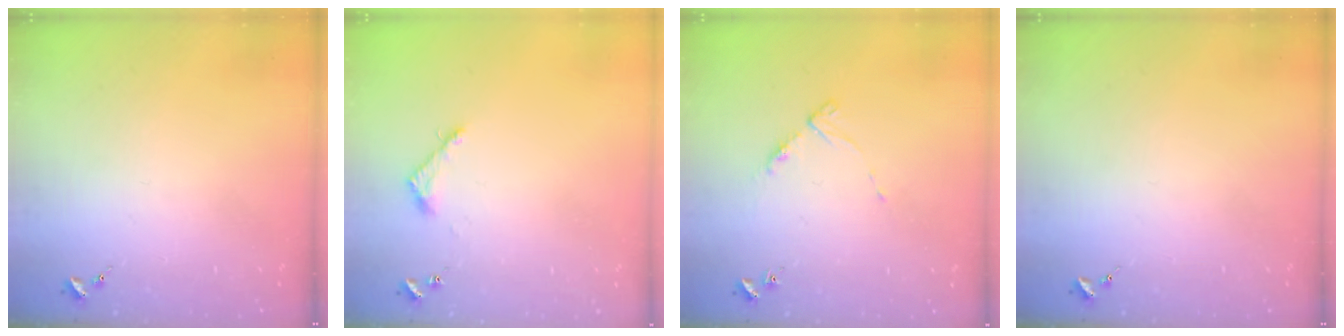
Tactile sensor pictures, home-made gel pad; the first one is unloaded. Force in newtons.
{"total": 3.6, "press": 3.6, "slide": 0.4}
{"total": 5.2, "press": 5.1, "slide": 0.7}
{"total": 0.0}